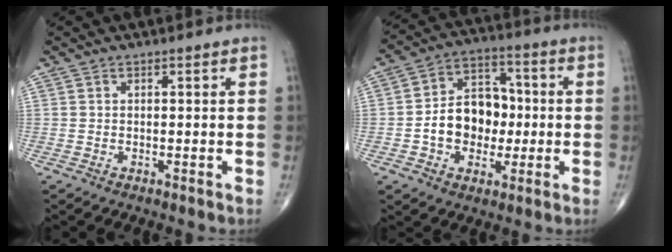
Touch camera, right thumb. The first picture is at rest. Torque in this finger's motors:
{"motor_torque": [1.39, 1.29, 1.09, -0.06, 0.11]}